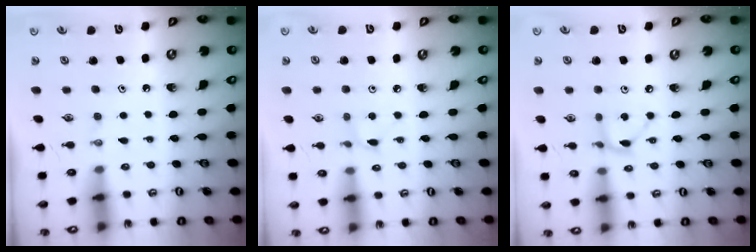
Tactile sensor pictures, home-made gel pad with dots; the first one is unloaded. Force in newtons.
{"total": 2.2, "press": 2.2, "slide": 0.3}
{"total": 5.6, "press": 5.6, "slide": 0.2}